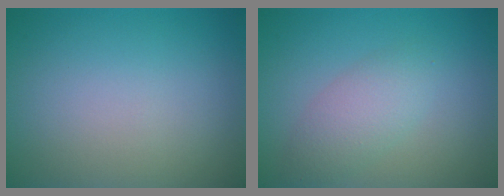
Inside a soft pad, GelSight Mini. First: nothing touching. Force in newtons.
{"total": 2.9, "press": 2.8, "slide": 0.3}